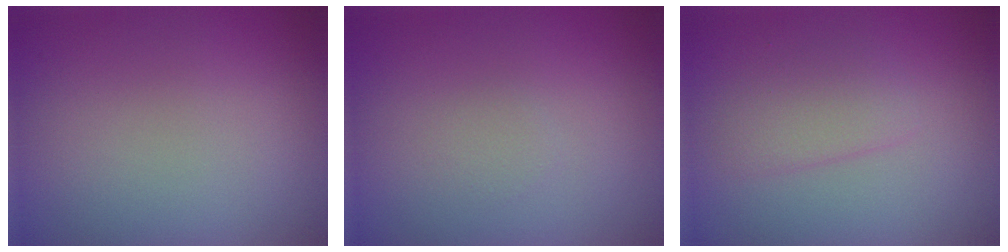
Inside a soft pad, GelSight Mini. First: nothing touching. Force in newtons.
{"total": 0.7, "press": 0.7, "slide": 0.0}
{"total": 2.0, "press": 2.0, "slide": 0.1}